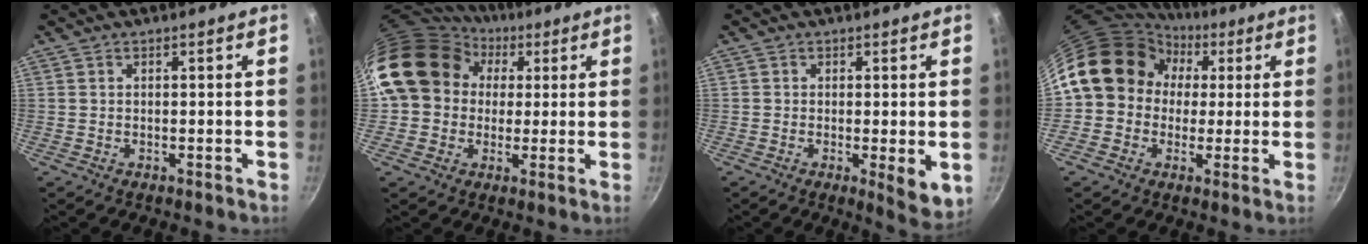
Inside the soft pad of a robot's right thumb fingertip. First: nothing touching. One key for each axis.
{"total": 16.5, "fx": 3.6, "fy": 14.1, "fz": 7.8, "tx": -0.114, "ty": 0.029, "tz": 0.053}
{"total": 5.6, "fx": -0.7, "fy": 1.7, "fz": 5.3, "tx": -0.067, "ty": -0.015, "tz": -0.008}
{"total": 15.3, "fx": 2.6, "fy": 13.1, "fz": 7.3, "tx": -0.094, "ty": 0.034, "tz": 0.030}